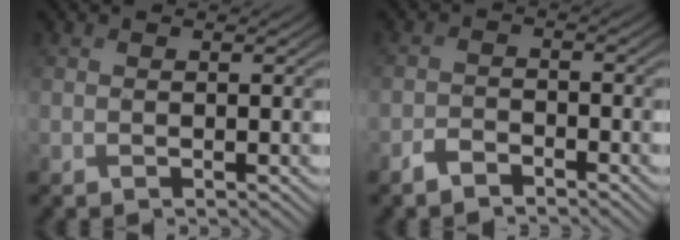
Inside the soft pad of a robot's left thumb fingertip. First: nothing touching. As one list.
[{"total": 2.5, "force": [-2.2, 0.9, 0.7], "torque": [-0.014, 0.000, -0.047]}]